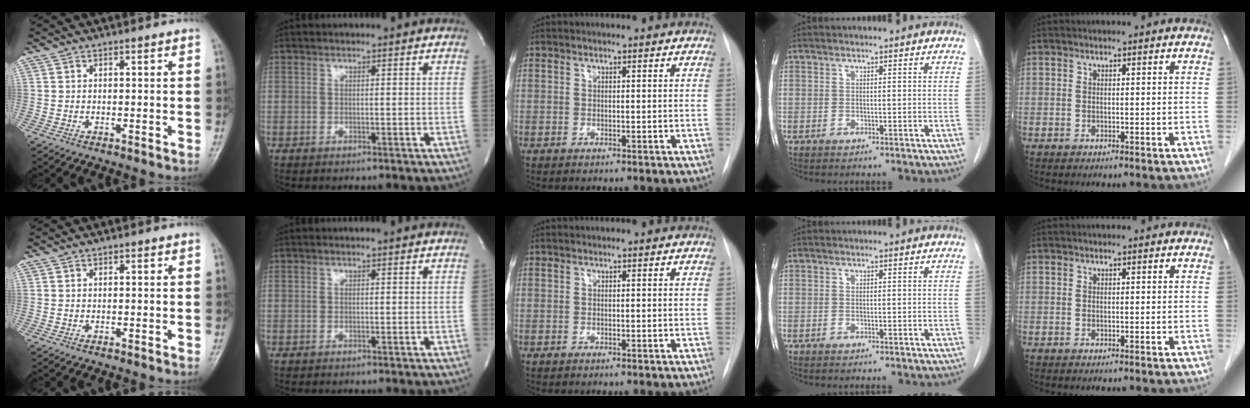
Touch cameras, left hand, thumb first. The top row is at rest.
{}